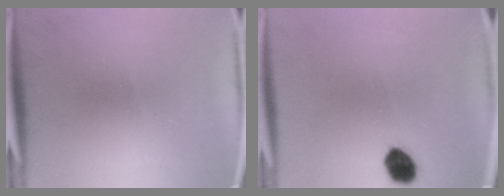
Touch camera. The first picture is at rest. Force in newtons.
{"total": 6.2}